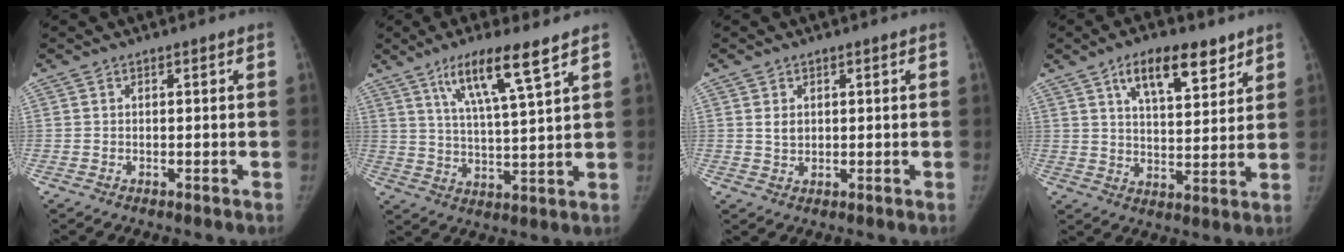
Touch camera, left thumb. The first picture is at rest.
{"total": 11.3, "force": [6.9, 1.1, 9.0], "torque": [-0.161, -0.030, 0.126]}
{"total": 2.3, "force": [0.8, 1.8, 1.3], "torque": [-0.015, -0.008, 0.020]}
{"total": 12.0, "force": [7.3, 5.0, 8.2], "torque": [-0.105, -0.033, 0.121]}